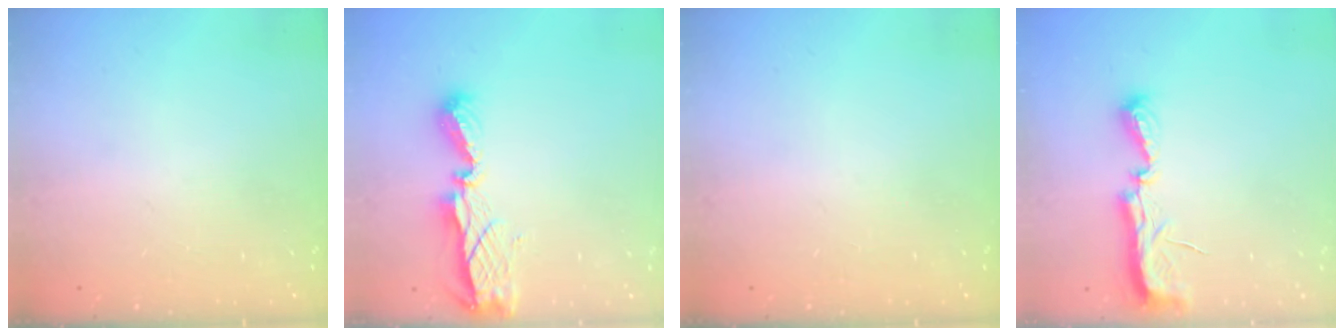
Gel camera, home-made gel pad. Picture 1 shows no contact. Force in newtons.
{"total": 8.5, "press": 8.5, "slide": 0.3}
{"total": 0.0}
{"total": 7.4, "press": 7.3, "slide": 0.6}